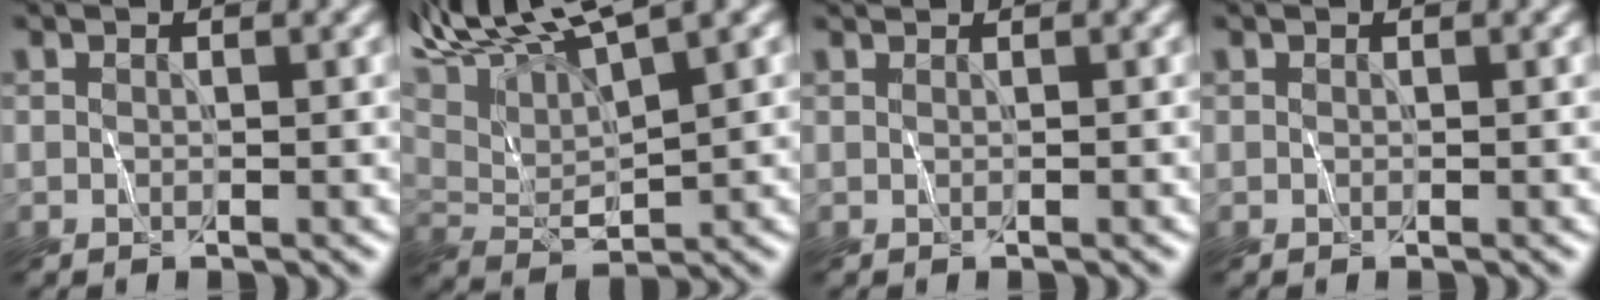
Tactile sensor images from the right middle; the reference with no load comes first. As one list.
[{"total": 7.5, "force": [5.9, 1.2, 4.5], "torque": [-0.088, 0.022, 0.107]}, {"total": 0.7, "force": [0.7, -0.1, 0.1], "torque": [-0.003, 0.005, 0.011]}, {"total": 0.0}]